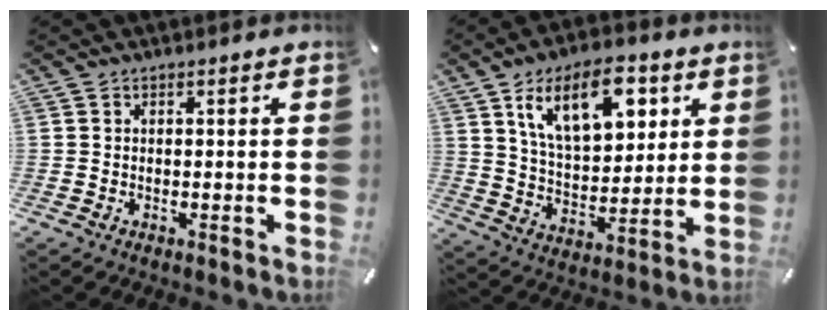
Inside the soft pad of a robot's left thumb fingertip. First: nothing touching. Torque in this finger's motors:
{"motor_torque": [2.35, 2.34, 1.39, -1.38, 0.49]}